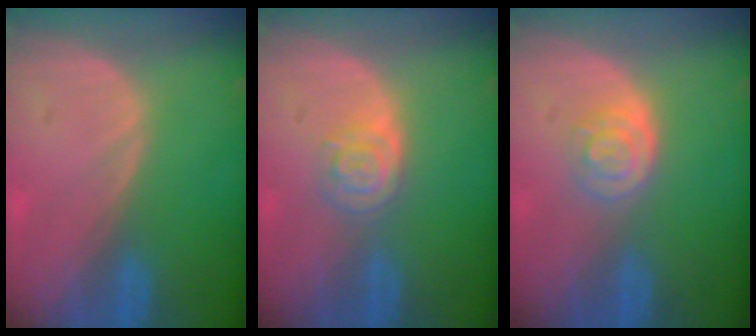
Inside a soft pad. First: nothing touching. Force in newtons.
{"total": 4.1, "press": 3.8, "slide": 1.5}
{"total": 4.0, "press": 3.7, "slide": 1.7}